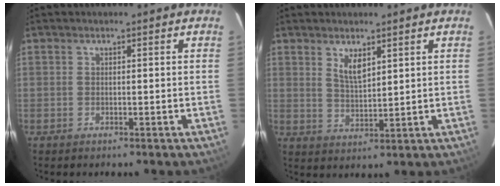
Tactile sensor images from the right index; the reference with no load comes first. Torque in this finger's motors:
{"motor_torque": [0.40, 0.34, 0.11, 0.07]}